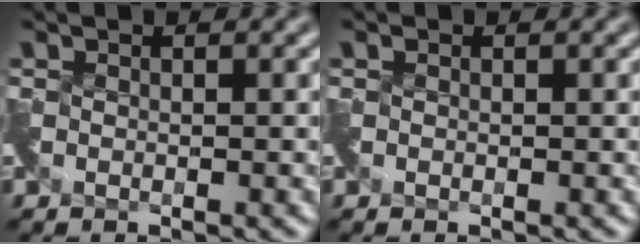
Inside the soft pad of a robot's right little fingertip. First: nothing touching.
{"total": 0.0}